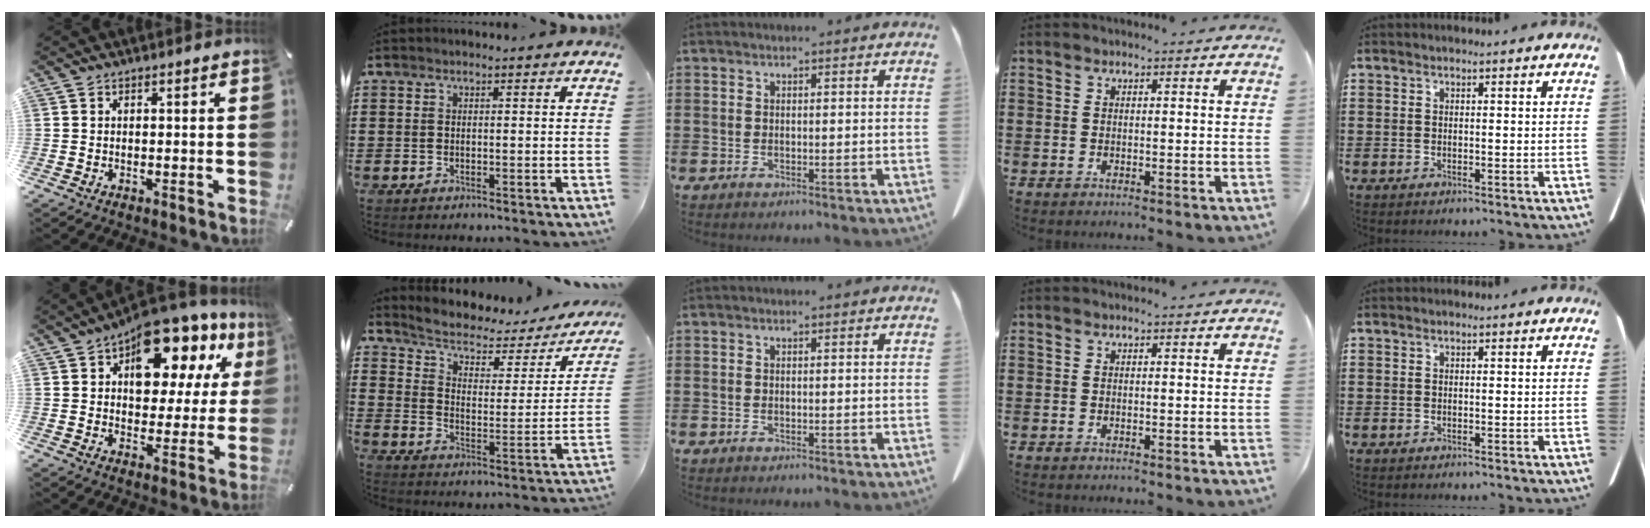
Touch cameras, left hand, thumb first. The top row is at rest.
{"thumb": {"total": 16.3, "force": [10.1, 9.0, 9.1], "torque": [-0.127, -0.066, 0.178]}, "index": {"total": 3.7, "force": [2.5, 2.1, 1.7], "torque": [-0.053, -0.017, 0.034]}}